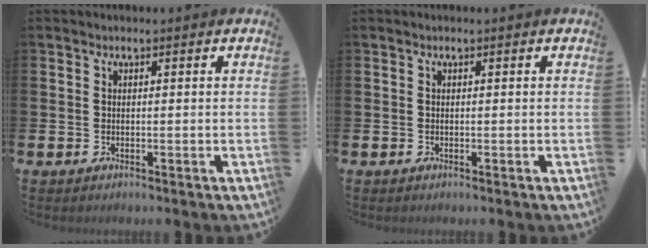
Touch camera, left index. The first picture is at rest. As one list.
[{"total": 0.0}]